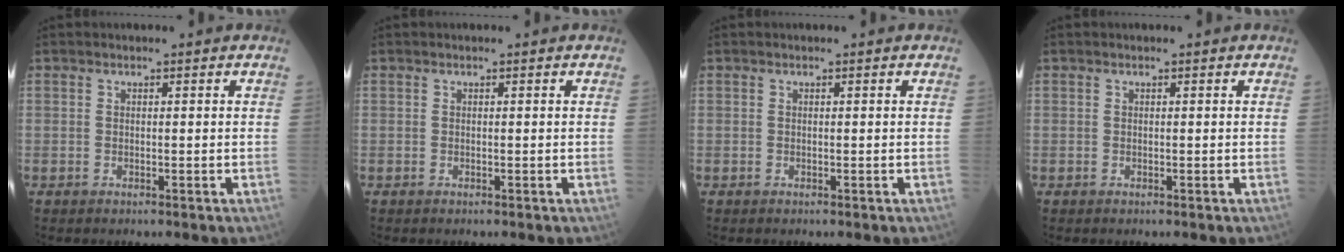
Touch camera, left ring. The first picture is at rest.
{"total": 0.0}
{"total": 0.0}
{"total": 0.0}